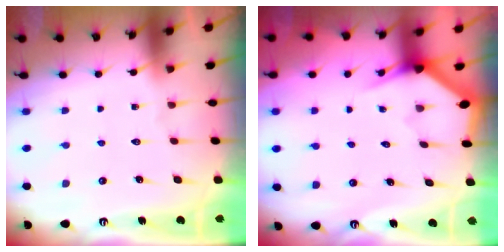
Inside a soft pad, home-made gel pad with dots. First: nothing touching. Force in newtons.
{"total": 3.2, "press": 3.2, "slide": 0.2}